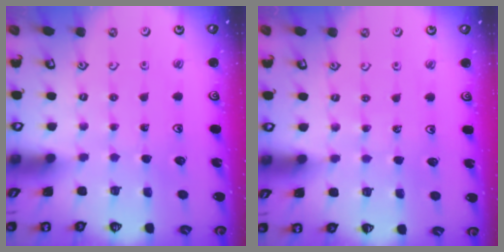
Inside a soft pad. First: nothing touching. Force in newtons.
{"total": 2.1, "press": 2.1, "slide": 0.4}